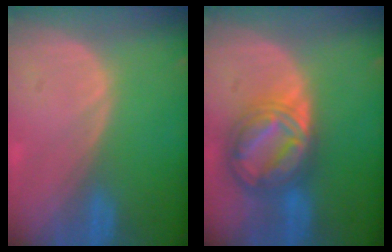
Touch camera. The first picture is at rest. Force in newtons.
{"total": 8.9, "press": 8.9, "slide": 0.8}